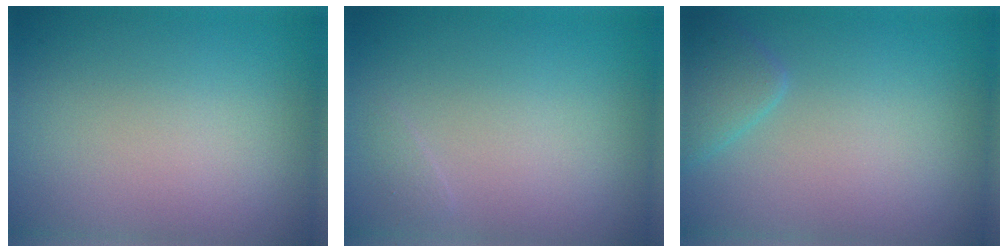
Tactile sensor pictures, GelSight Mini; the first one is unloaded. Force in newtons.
{"total": 0.5, "press": 0.5, "slide": 0.1}
{"total": 1.7, "press": 1.7, "slide": 0.2}